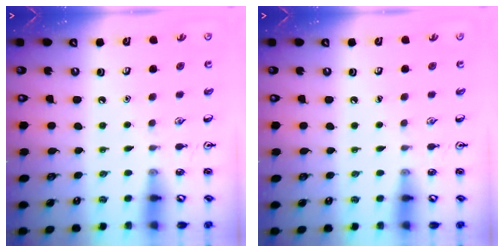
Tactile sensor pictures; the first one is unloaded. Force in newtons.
{"total": 0.0}